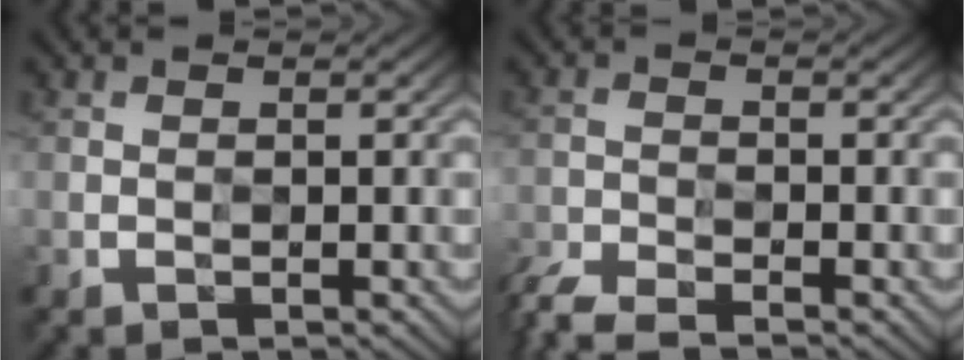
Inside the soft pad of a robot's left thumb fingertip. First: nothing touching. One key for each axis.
{"total": 6.5, "fx": -5.6, "fy": 1.9, "fz": 2.7, "tx": -0.067, "ty": -0.024, "tz": -0.109}